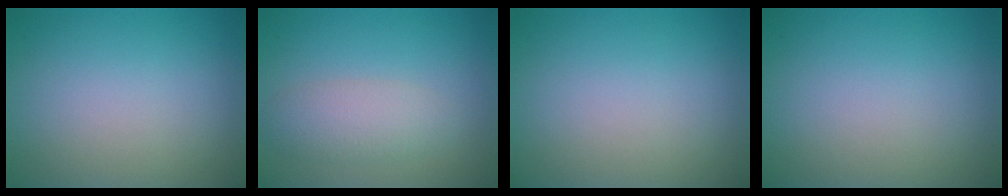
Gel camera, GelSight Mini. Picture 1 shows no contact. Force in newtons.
{"total": 2.9, "press": 2.9, "slide": 0.1}
{"total": 0.0}
{"total": 0.0}